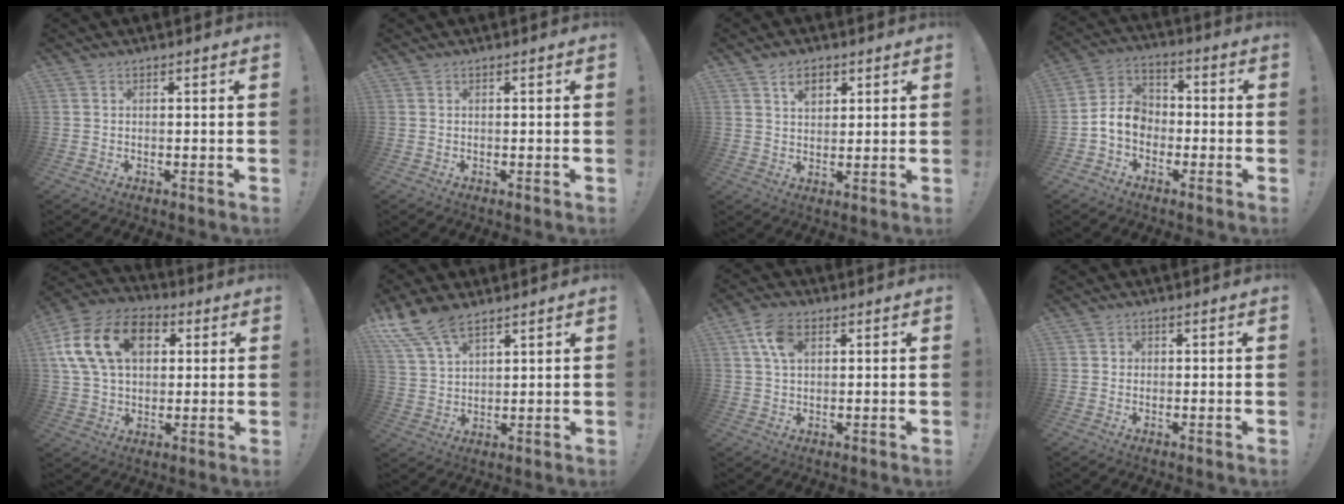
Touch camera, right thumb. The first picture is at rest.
{"total": 0.0}
{"total": 6.3, "force": [3.4, 4.1, 3.3], "torque": [-0.041, -0.011, 0.060]}
{"total": 9.6, "force": [-2.8, 7.7, 4.9], "torque": [-0.098, 0.025, -0.046]}
{"total": 19.7, "force": [6.2, 13.7, 12.8], "torque": [-0.223, -0.005, 0.112]}
{"total": 11.5, "force": [8.3, 5.5, 5.7], "torque": [-0.118, -0.031, 0.162]}
{"total": 7.7, "force": [2.6, 4.8, 5.5], "torque": [-0.103, 0.005, 0.050]}
{"total": 1.3, "force": [0.1, 1.2, 0.3], "torque": [0.002, 0.001, -0.001]}